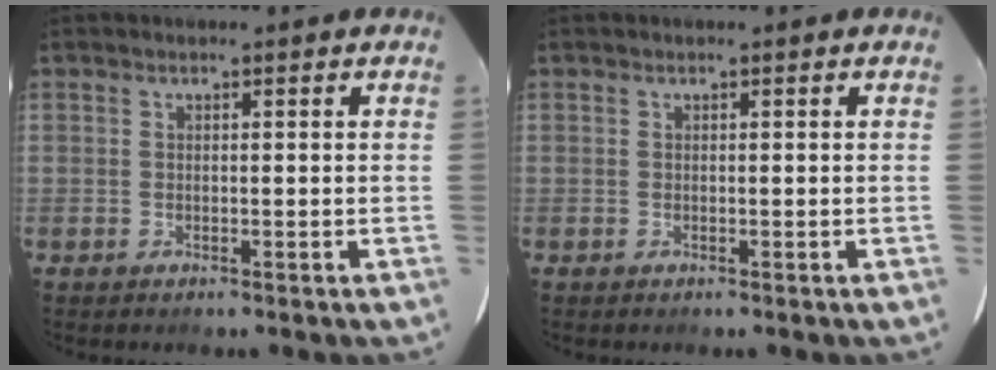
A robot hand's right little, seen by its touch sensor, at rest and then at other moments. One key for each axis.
{"total": 0.0}